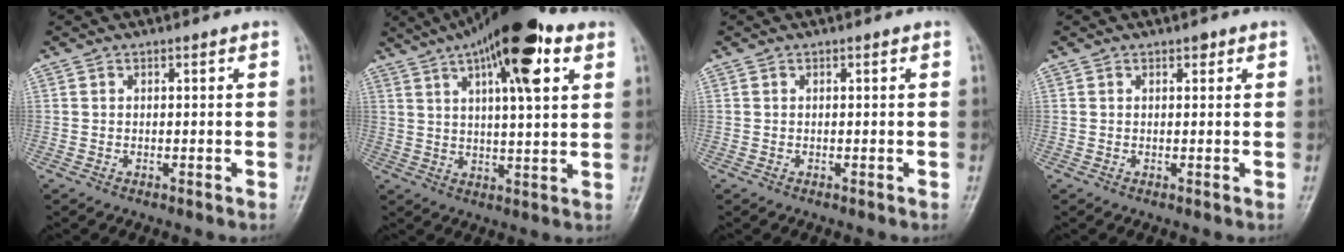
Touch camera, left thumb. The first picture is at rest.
{"total": 18.1, "force": [8.8, 5.4, 14.9], "torque": [-0.217, -0.010, 0.136]}
{"total": 0.0}
{"total": 1.0, "force": [0.6, 0.5, 0.5], "torque": [-0.001, -0.002, 0.007]}